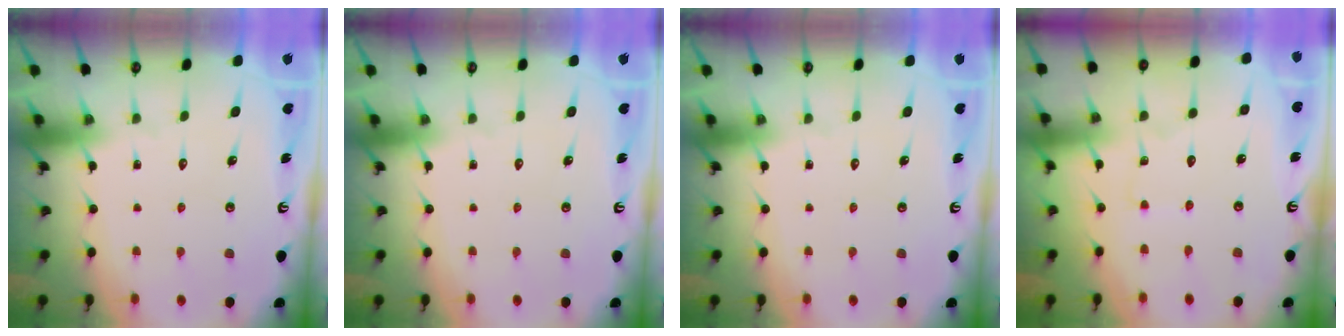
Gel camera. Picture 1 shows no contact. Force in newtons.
{"total": 0.0}
{"total": 0.0}
{"total": 1.2, "press": 1.2, "slide": 0.2}